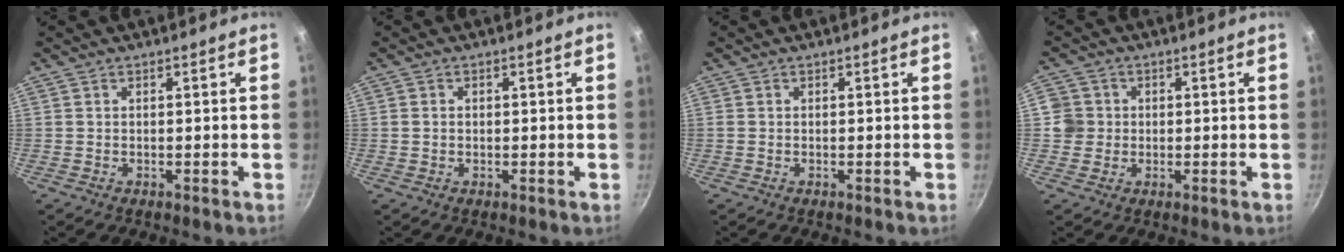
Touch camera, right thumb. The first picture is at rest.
{"total": 1.3, "force": [0.0, 1.1, 0.6], "torque": [-0.008, 0.006, -0.001]}
{"total": 0.5, "force": [-0.1, 0.5, 0.2], "torque": [-0.005, 0.001, -0.001]}
{"total": 4.4, "force": [0.0, 4.3, 0.9], "torque": [0.013, 0.008, -0.005]}